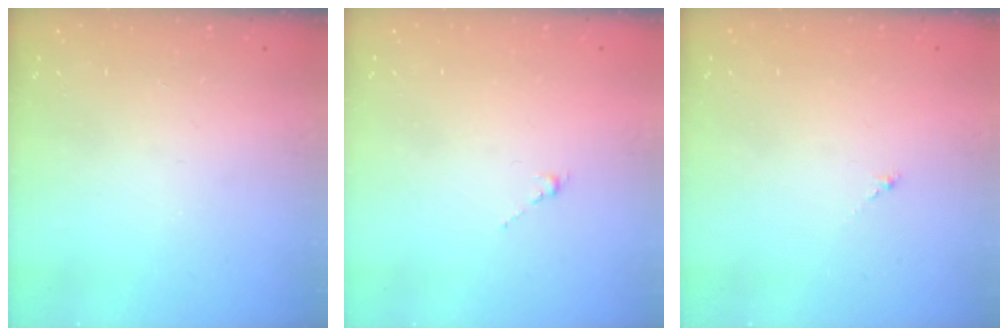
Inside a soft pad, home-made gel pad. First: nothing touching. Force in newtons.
{"total": 0.0}
{"total": 0.0}